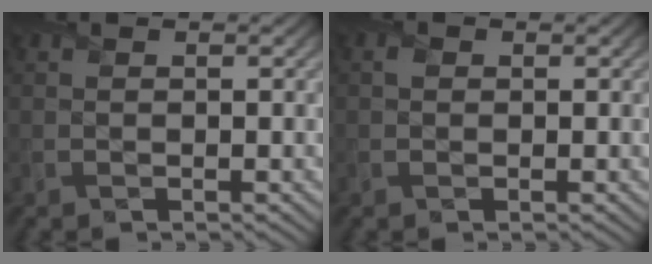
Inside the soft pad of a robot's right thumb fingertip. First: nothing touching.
{"total": 0.8, "force": [0.0, 0.7, 0.3], "torque": [-0.008, -0.001, -0.003]}